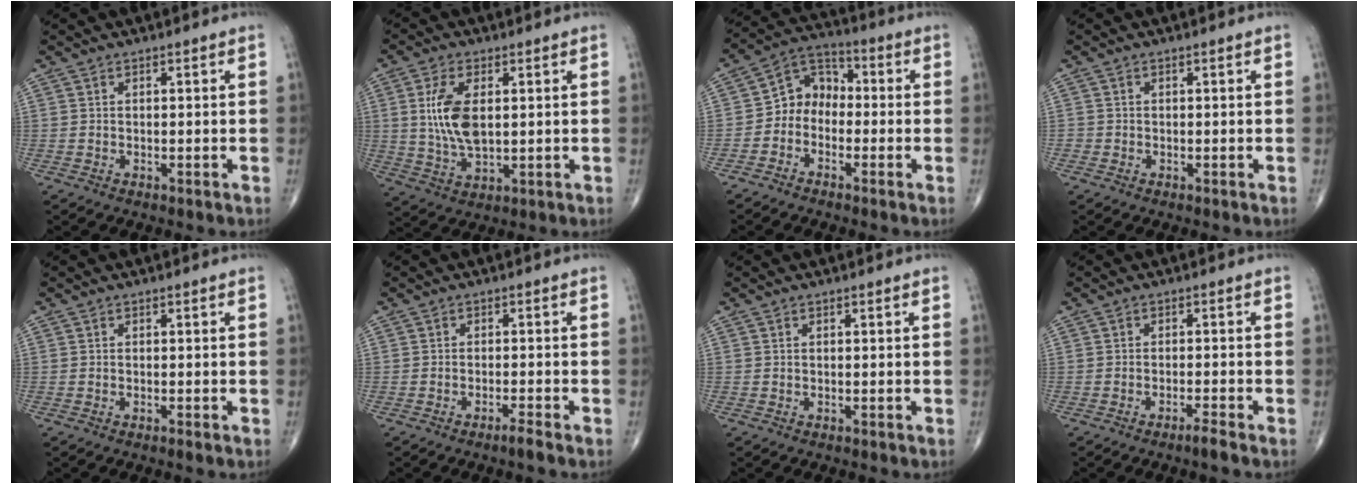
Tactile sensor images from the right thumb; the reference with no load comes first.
{"total": 9.7, "force": [1.6, 4.9, 8.3], "torque": [-0.168, -0.010, 0.036]}
{"total": 7.5, "force": [-1.9, 6.0, 4.1], "torque": [-0.037, 0.041, -0.056]}
{"total": 0.6, "force": [-0.2, 0.5, 0.0], "torque": [0.003, 0.004, -0.006]}
{"total": 0.5, "force": [-0.3, 0.0, 0.4], "torque": [-0.009, -0.002, -0.007]}
{"total": 1.9, "force": [-1.5, -0.2, 1.2], "torque": [-0.028, 0.004, -0.031]}
{"total": 0.0}
{"total": 2.0, "force": [-1.6, -0.3, 1.2], "torque": [-0.029, 0.005, -0.033]}